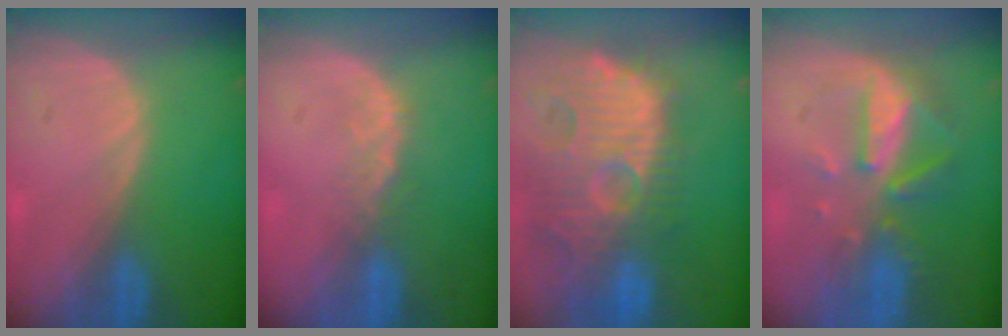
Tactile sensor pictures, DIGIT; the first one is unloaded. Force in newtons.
{"total": 2.6, "press": 2.1, "slide": 1.5}
{"total": 14.4, "press": 12.6, "slide": 7.0}
{"total": 8.1, "press": 7.5, "slide": 3.3}